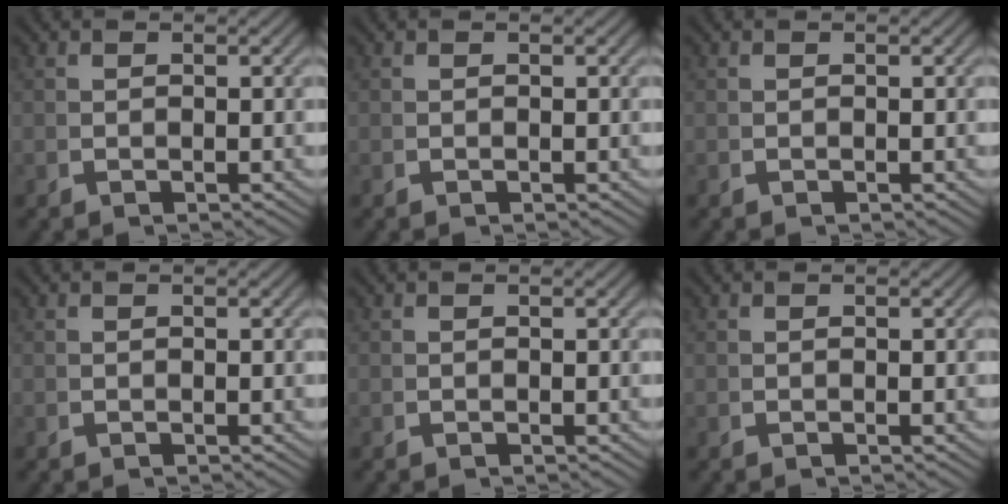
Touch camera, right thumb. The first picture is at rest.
{"total": 0.0}
{"total": 0.0}
{"total": 0.0}
{"total": 0.0}
{"total": 0.0}